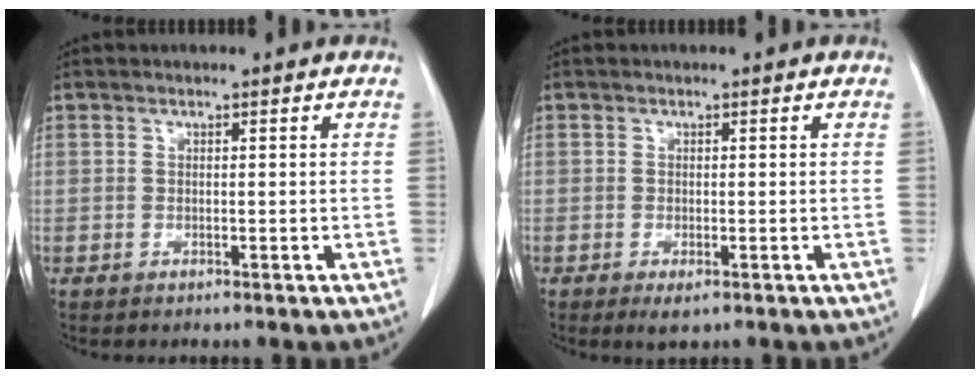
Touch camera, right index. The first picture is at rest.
{"total": 1.9, "force": [-1.0, 0.6, 1.5], "torque": [-0.021, -0.004, -0.013]}